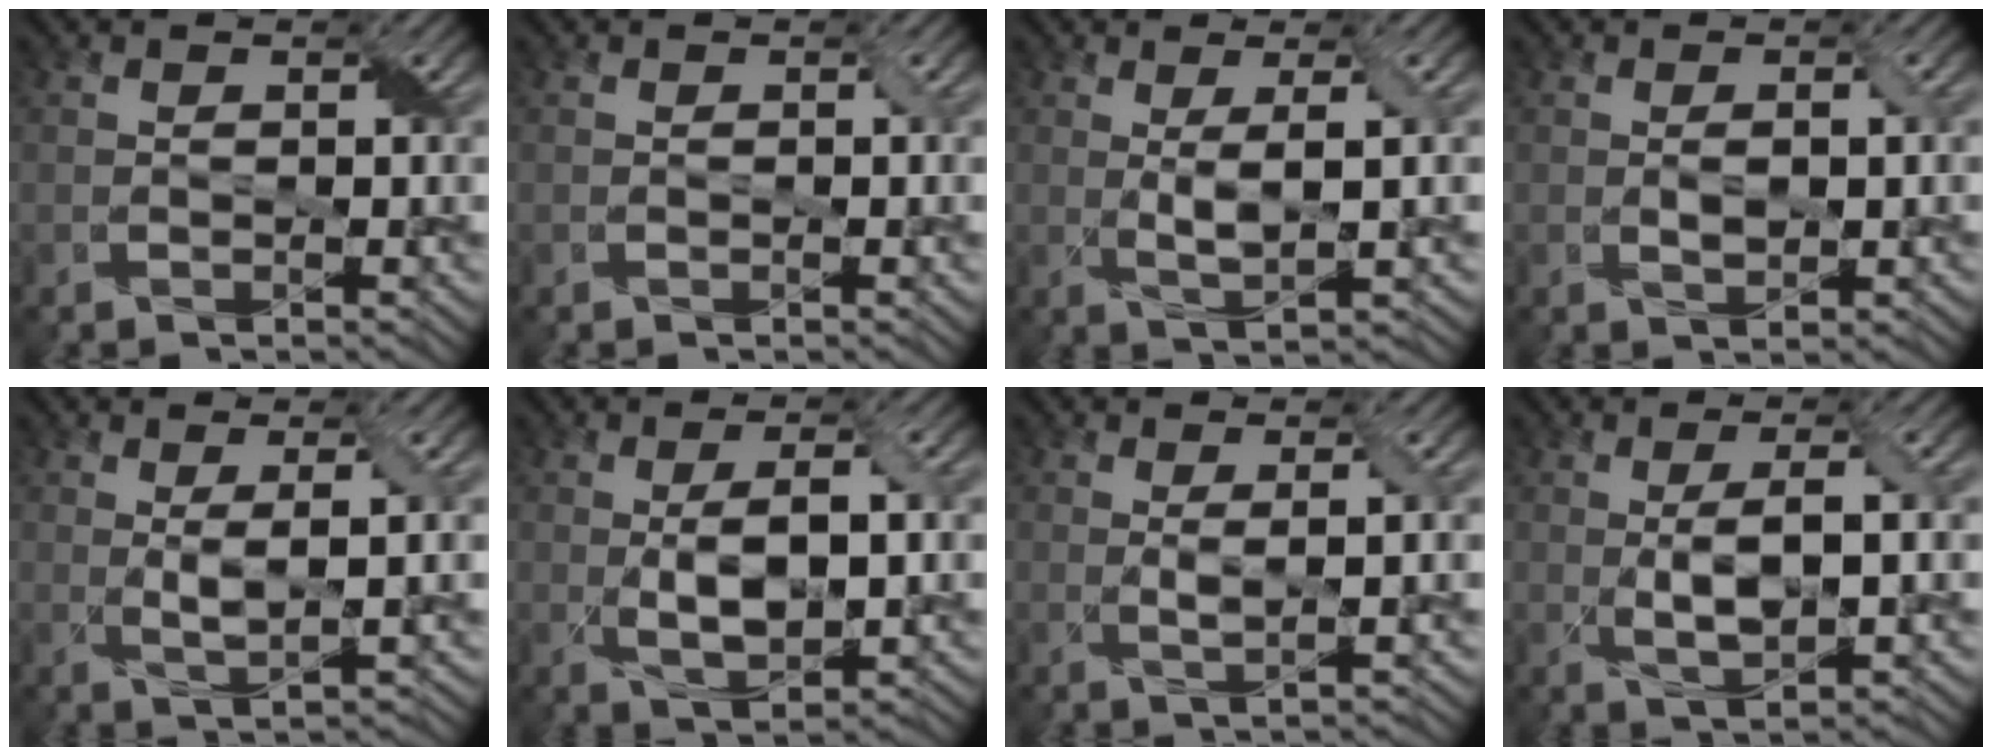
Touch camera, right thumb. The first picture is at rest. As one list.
[{"total": 0.7, "force": [-0.1, 0.3, 0.7], "torque": [-0.009, 0.000, -0.001]}, {"total": 3.9, "force": [0.7, 0.6, 3.8], "torque": [-0.083, 0.002, 0.016]}, {"total": 2.3, "force": [0.1, 1.1, 2.1], "torque": [-0.041, -0.003, 0.005]}, {"total": 3.0, "force": [0.7, 0.4, 2.9], "torque": [-0.065, 0.003, 0.016]}, {"total": 5.6, "force": [-0.1, 2.3, 5.1], "torque": [-0.097, -0.002, 0.003]}, {"total": 2.1, "force": [0.6, 0.2, 2.0], "torque": [-0.042, 0.005, 0.009]}, {"total": 4.6, "force": [0.1, 1.3, 4.4], "torque": [-0.088, -0.001, 0.005]}]